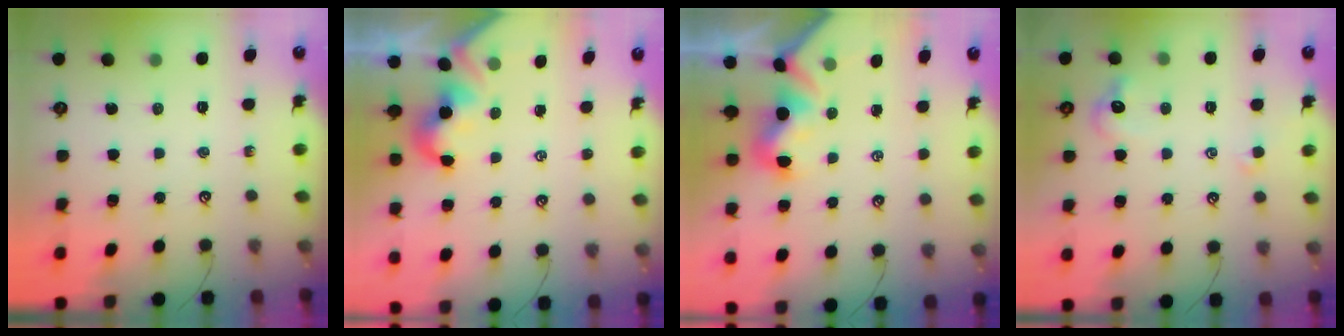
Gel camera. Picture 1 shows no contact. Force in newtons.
{"total": 2.0, "press": 2.0, "slide": 0.5}
{"total": 1.9, "press": 1.8, "slide": 0.7}
{"total": 2.6, "press": 2.5, "slide": 0.5}